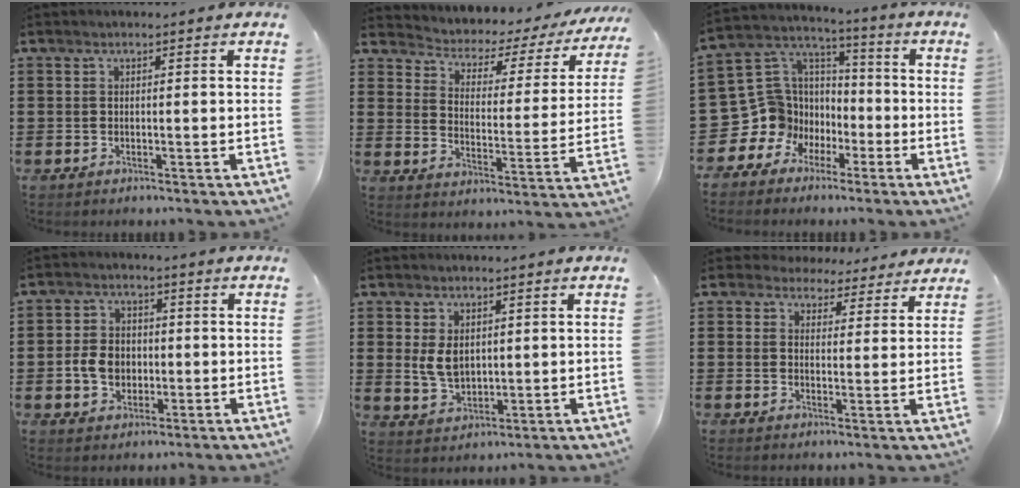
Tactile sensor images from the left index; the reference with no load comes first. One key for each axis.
{"total": 2.5, "fx": 2.0, "fy": 1.2, "fz": 1.0, "tx": -0.037, "ty": -0.022, "tz": 0.020}
{"total": 9.3, "fx": -2.7, "fy": 8.9, "fz": 0.5, "tx": -0.068, "ty": -0.013, "tz": -0.046}
{"total": 5.3, "fx": -0.8, "fy": 4.1, "fz": 3.2, "tx": -0.066, "ty": 0.004, "tz": -0.020}
{"total": 4.5, "fx": 1.1, "fy": 3.0, "fz": 3.2, "tx": -0.067, "ty": 0.001, "tz": 0.016}
{"total": 3.7, "fx": 3.3, "fy": 1.7, "fz": 0.4, "tx": -0.024, "ty": -0.006, "tz": 0.060}